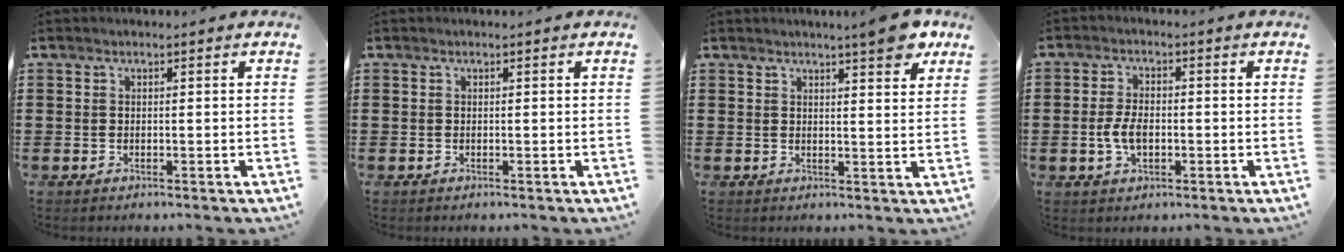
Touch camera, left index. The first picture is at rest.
{"total": 0.0}
{"total": 5.7, "force": [4.5, 0.6, 3.4], "torque": [-0.047, -0.016, 0.074]}
{"total": 4.6, "force": [-0.7, 2.4, 3.8], "torque": [-0.091, -0.002, -0.017]}